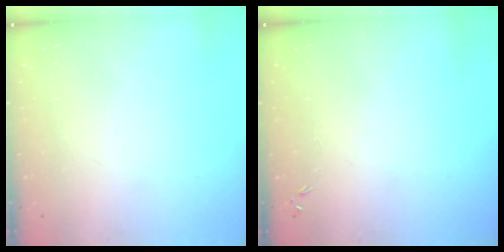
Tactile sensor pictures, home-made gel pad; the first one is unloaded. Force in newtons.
{"total": 0.0}